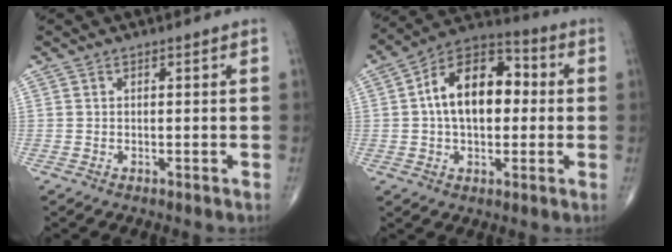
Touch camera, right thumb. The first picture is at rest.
{"total": 15.8, "force": [1.3, 9.6, 12.5], "torque": [-0.180, 0.032, 0.009]}